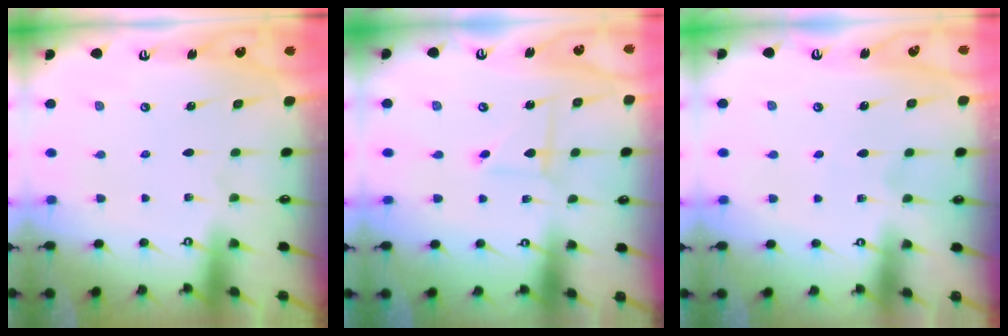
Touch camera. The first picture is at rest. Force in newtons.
{"total": 1.8, "press": 1.8, "slide": 0.2}
{"total": 2.7, "press": 2.7, "slide": 0.3}